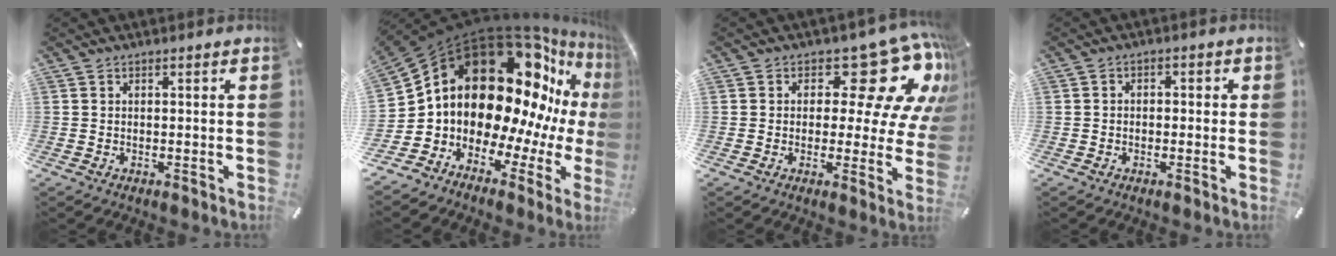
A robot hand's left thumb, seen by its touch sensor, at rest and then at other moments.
{"total": 23.8, "force": [8.9, 15.8, 15.4], "torque": [-0.225, -0.130, 0.187]}
{"total": 19.9, "force": [9.7, 9.8, 14.3], "torque": [-0.187, -0.062, 0.160]}
{"total": 2.1, "force": [-1.2, 1.5, 0.7], "torque": [-0.011, 0.011, -0.026]}